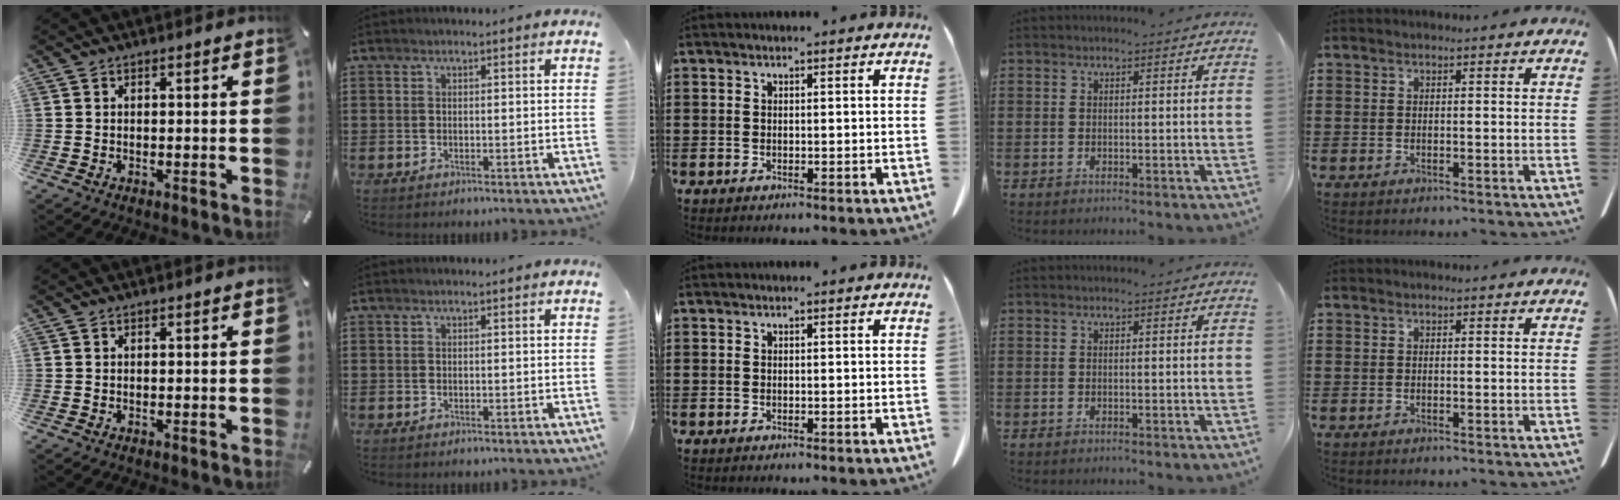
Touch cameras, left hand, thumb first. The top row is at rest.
{}